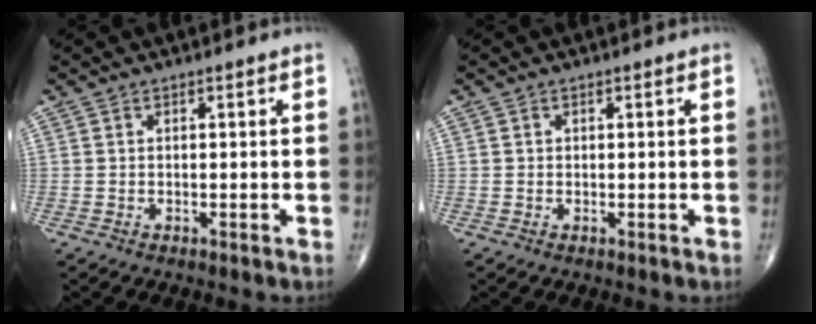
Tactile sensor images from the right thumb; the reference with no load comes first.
{"total": 0.0}